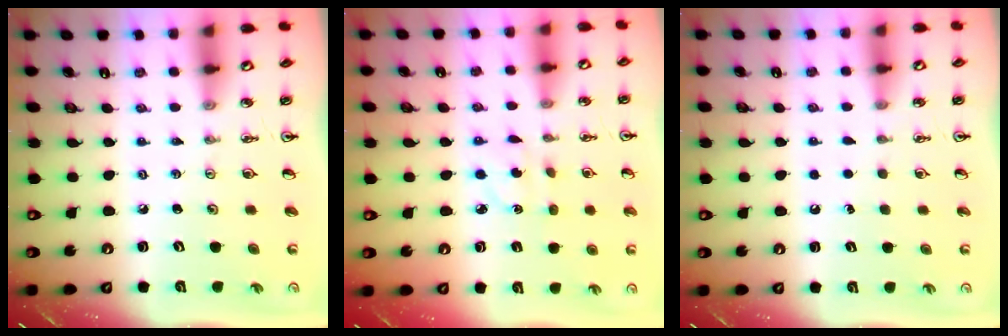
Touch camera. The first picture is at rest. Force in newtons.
{"total": 3.5, "press": 3.4, "slide": 0.9}
{"total": 1.4, "press": 1.4, "slide": 0.1}